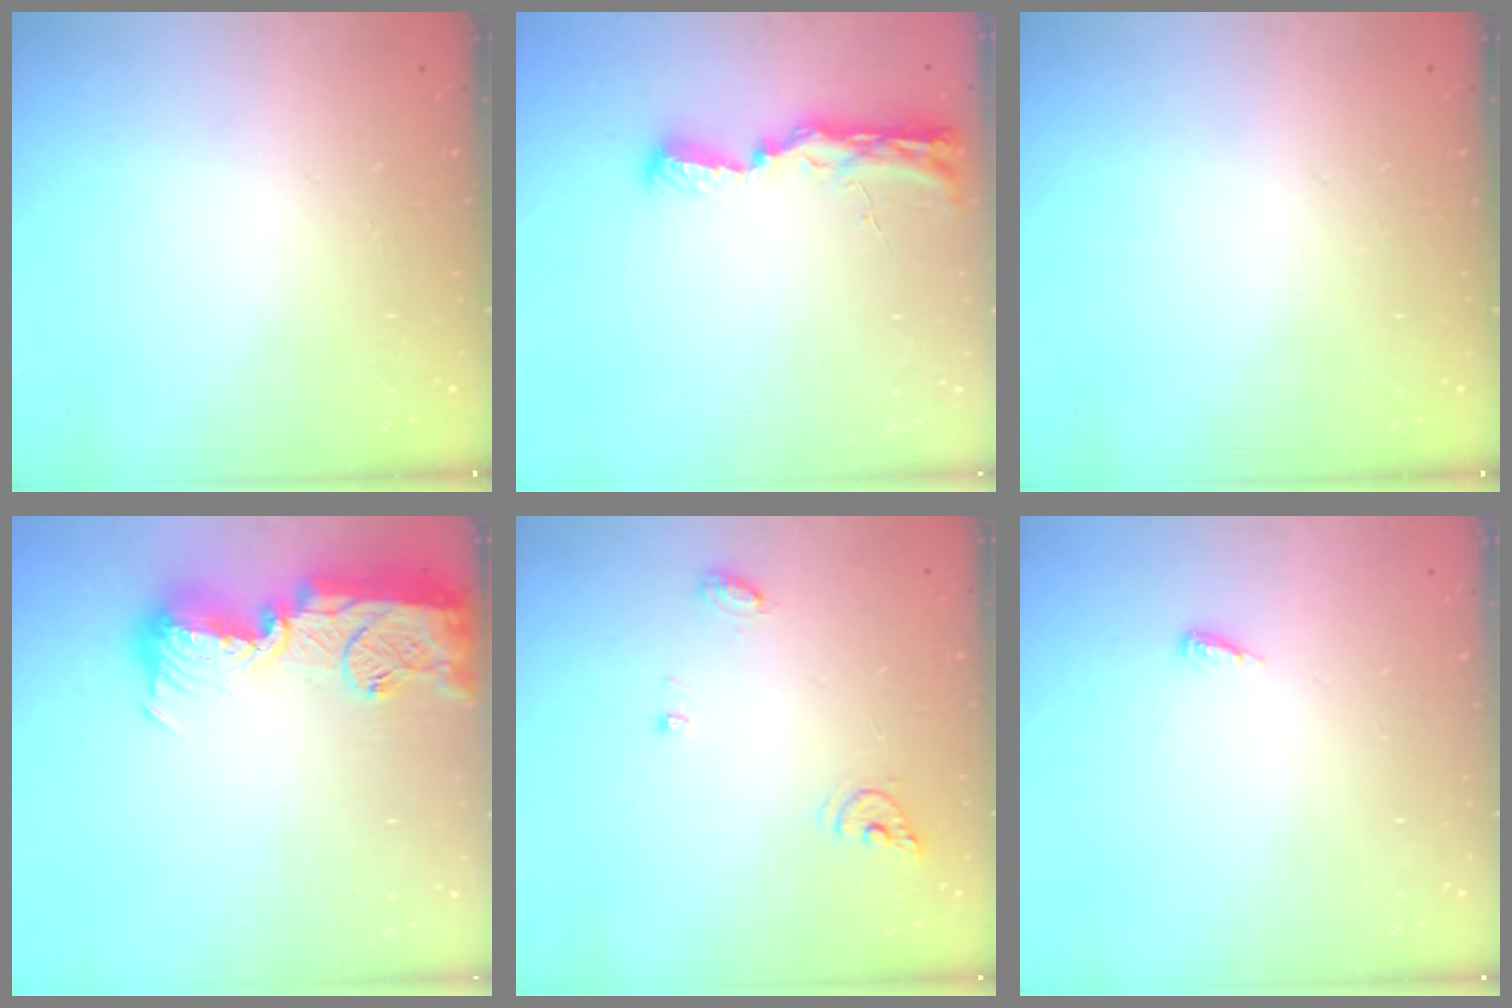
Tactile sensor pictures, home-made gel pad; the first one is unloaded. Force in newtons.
{"total": 11.0, "press": 9.9, "slide": 5.0}
{"total": 0.0}
{"total": 18.1, "press": 18.0, "slide": 1.2}
{"total": 6.1, "press": 6.1, "slide": 0.6}
{"total": 3.8, "press": 3.8, "slide": 0.4}